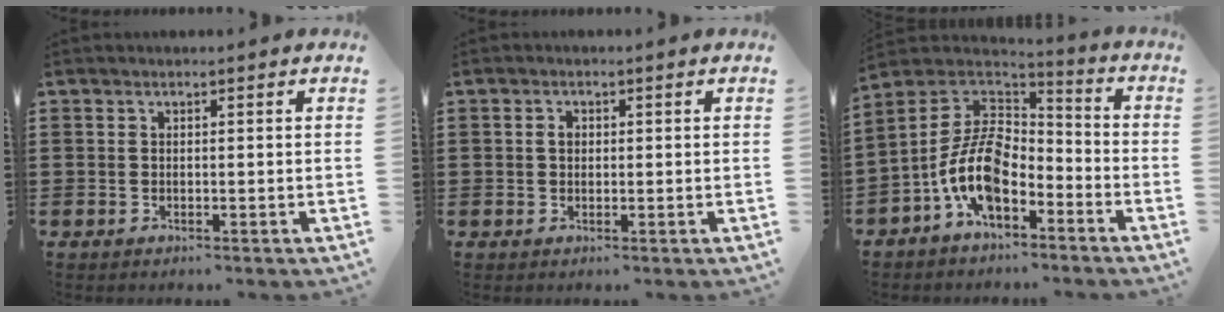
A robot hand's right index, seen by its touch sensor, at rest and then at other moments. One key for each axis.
{"total": 1.5, "fx": 0.2, "fy": 1.1, "fz": 1.0, "tx": -0.020, "ty": 0.007, "tz": 0.002}
{"total": 11.8, "fx": -4.7, "fy": 6.5, "fz": 8.7, "tx": -0.204, "ty": 0.003, "tz": -0.097}